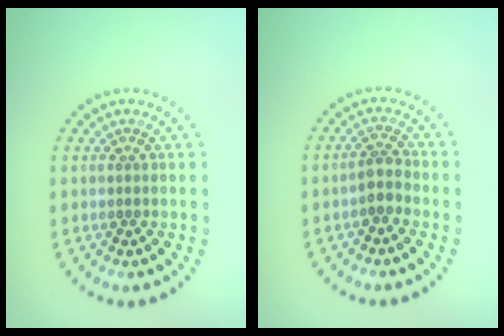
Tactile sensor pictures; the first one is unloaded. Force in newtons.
{"total": 1.8, "press": 1.5, "slide": 0.9}